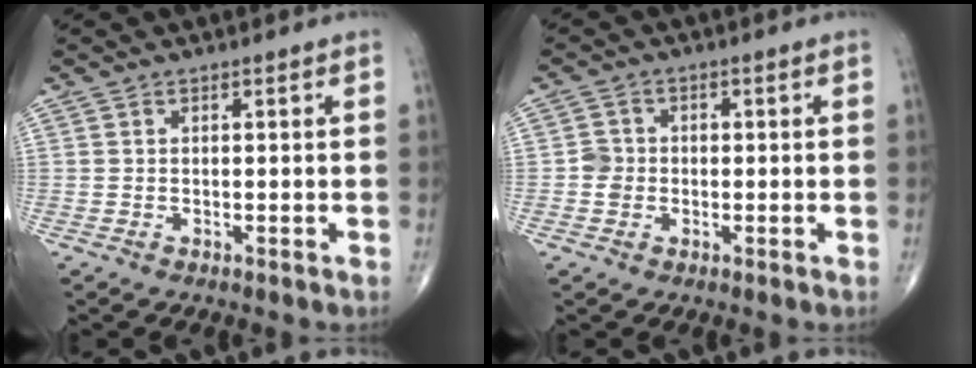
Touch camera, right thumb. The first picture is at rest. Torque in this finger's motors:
{"motor_torque": [0.35, 0.54, 0.33, -0.07, 0.02]}